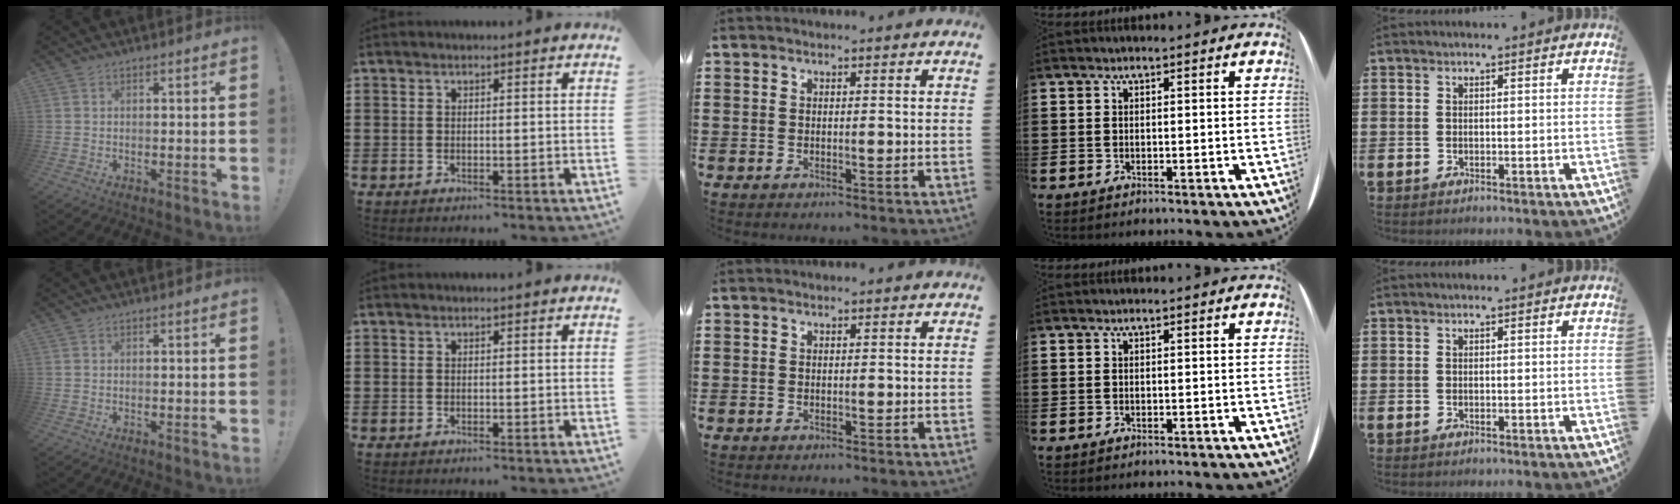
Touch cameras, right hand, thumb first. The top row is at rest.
{}